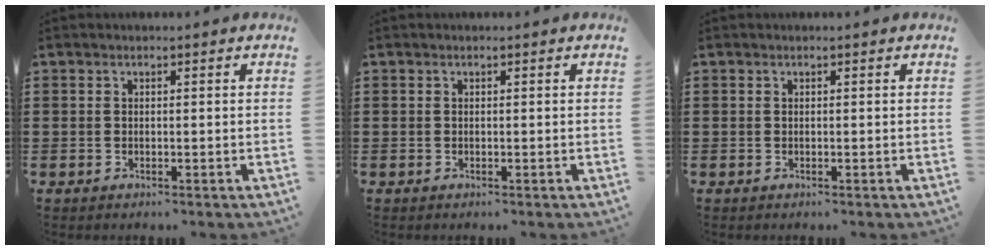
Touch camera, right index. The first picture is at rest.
{"total": 0.0}
{"total": 0.0}